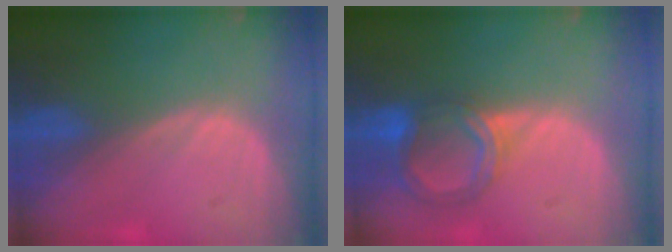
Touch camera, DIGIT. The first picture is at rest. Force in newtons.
{"total": 6.5, "press": 5.8, "slide": 2.9}